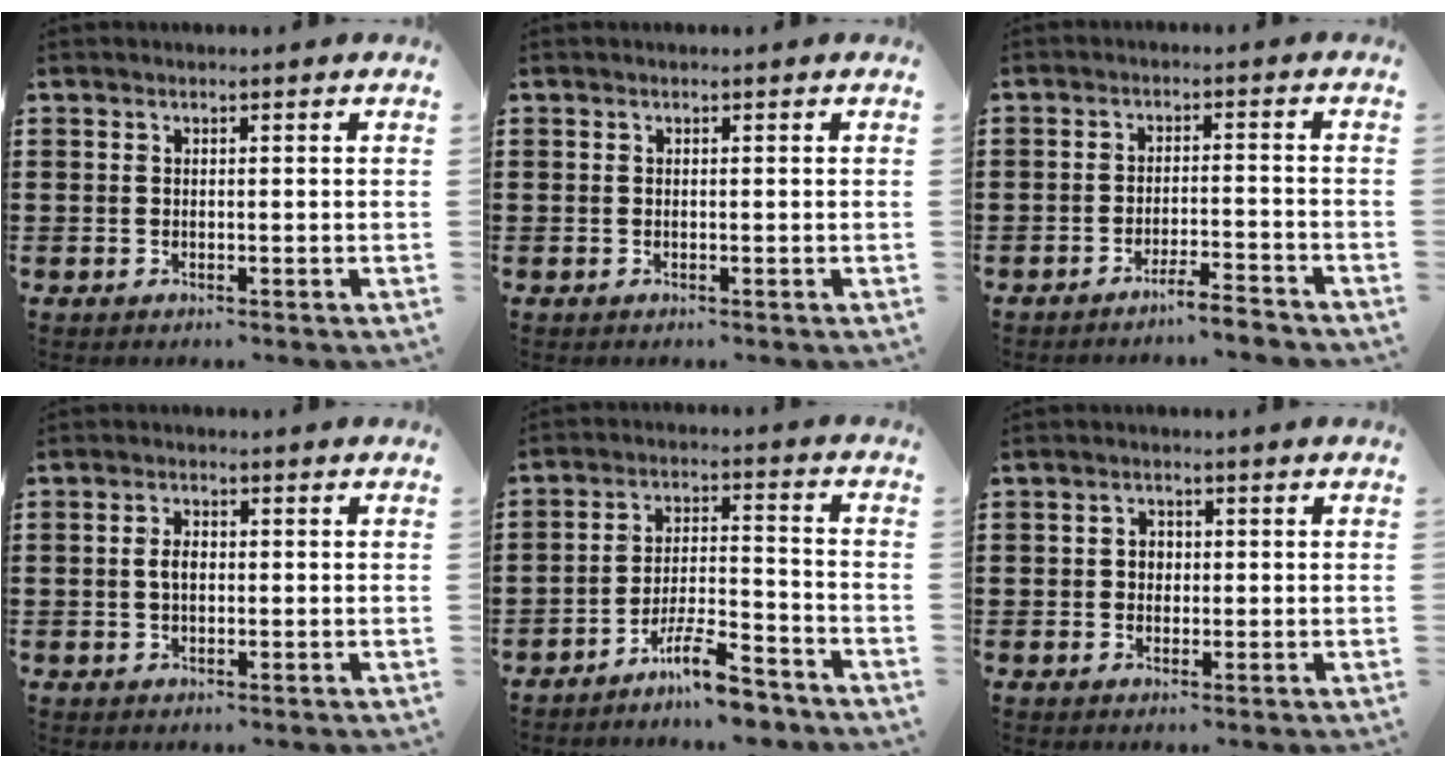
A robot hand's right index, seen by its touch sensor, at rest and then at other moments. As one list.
[{"total": 0.0}, {"total": 3.8, "force": [-3.5, -0.4, 1.2], "torque": [-0.020, -0.003, -0.069]}, {"total": 2.3, "force": [0.0, 1.2, 1.9], "torque": [-0.039, 0.005, -0.001]}, {"total": 8.5, "force": [-6.9, 1.5, 4.7], "torque": [-0.076, 0.018, -0.127]}, {"total": 1.5, "force": [-0.1, 1.4, 0.7], "torque": [-0.017, 0.006, -0.003]}]